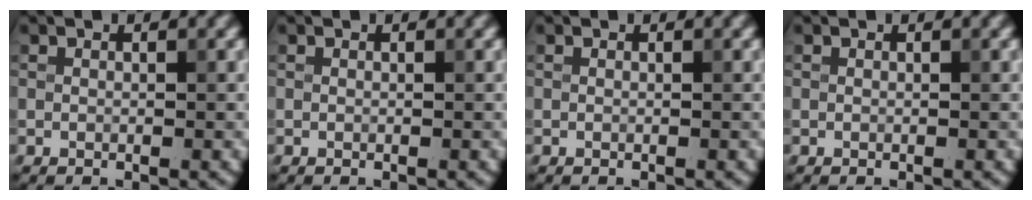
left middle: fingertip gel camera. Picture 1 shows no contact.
{"total": 0.0}
{"total": 0.0}
{"total": 0.0}